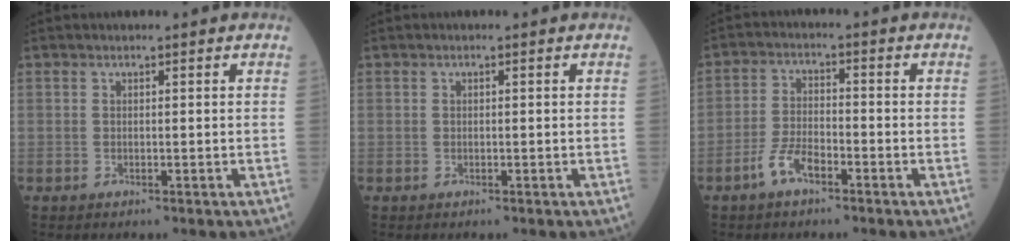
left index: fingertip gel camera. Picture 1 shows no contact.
{"total": 0.0}
{"total": 4.7, "force": [-3.0, 1.6, 3.2], "torque": [-0.073, 0.001, -0.061]}